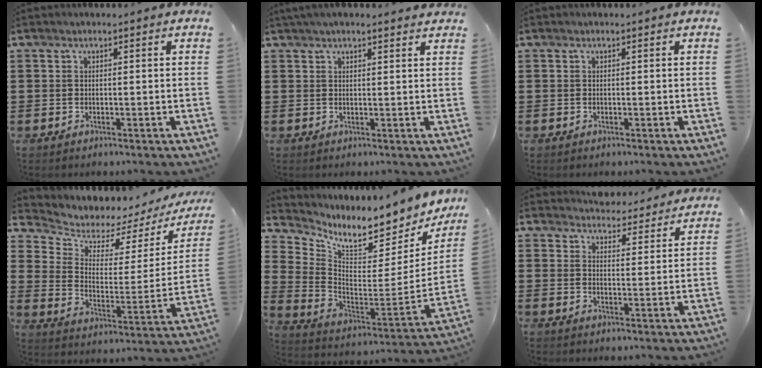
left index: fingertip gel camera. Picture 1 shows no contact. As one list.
[{"total": 2.2, "force": [1.9, 0.4, 1.1], "torque": [-0.024, 0.005, 0.036]}, {"total": 0.0}, {"total": 4.2, "force": [3.9, 1.6, 0.0], "torque": [-0.032, -0.038, 0.061]}, {"total": 6.5, "force": [6.0, 1.0, 2.3], "torque": [-0.065, -0.070, 0.097]}, {"total": 4.3, "force": [4.3, 0.1, 0.0], "torque": [-0.012, -0.032, 0.073]}]